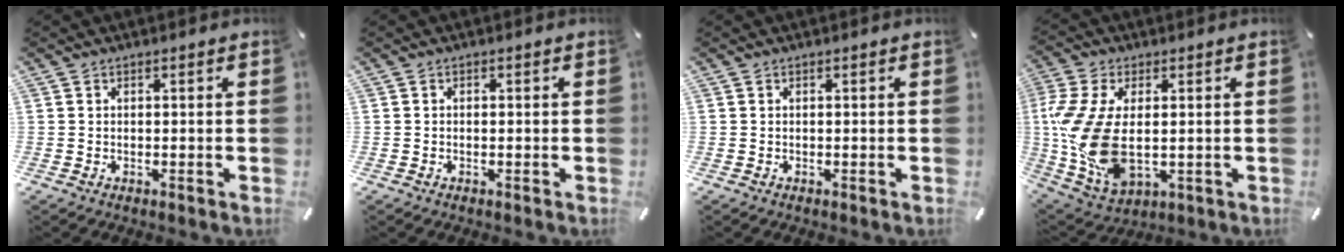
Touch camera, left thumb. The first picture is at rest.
{"total": 0.5, "force": [-0.2, 0.2, 0.4], "torque": [-0.009, -0.002, -0.003]}
{"total": 0.0}
{"total": 15.3, "force": [0.0, 9.1, 12.2], "torque": [-0.289, -0.015, 0.002]}